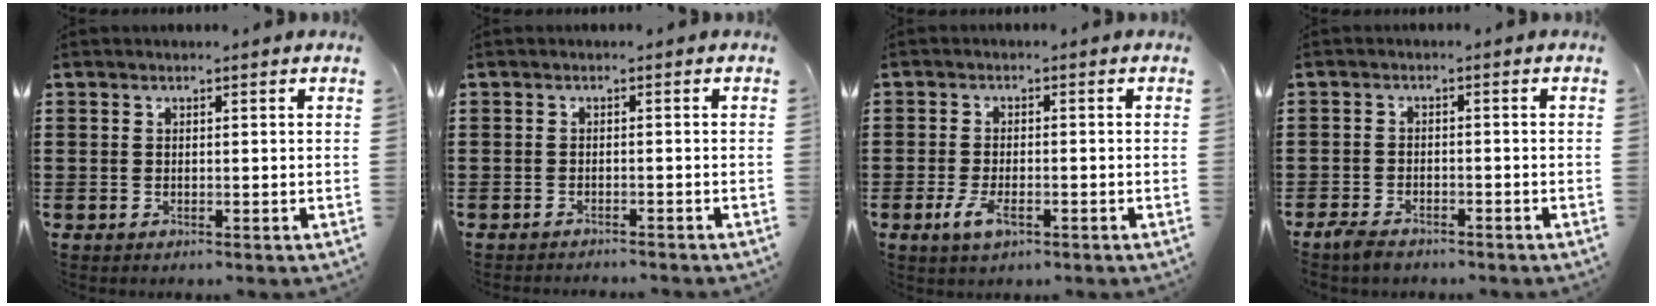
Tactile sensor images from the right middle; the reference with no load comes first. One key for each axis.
{"total": 0.9, "fx": -0.9, "fy": -0.3, "fz": 0.0, "tx": -0.001, "ty": 0.000, "tz": -0.018}
{"total": 3.5, "fx": -1.4, "fy": 1.3, "fz": 2.9, "tx": -0.070, "ty": -0.007, "tz": -0.029}
{"total": 2.4, "fx": -2.1, "fy": 0.8, "fz": 0.8, "tx": -0.031, "ty": 0.000, "tz": -0.047}